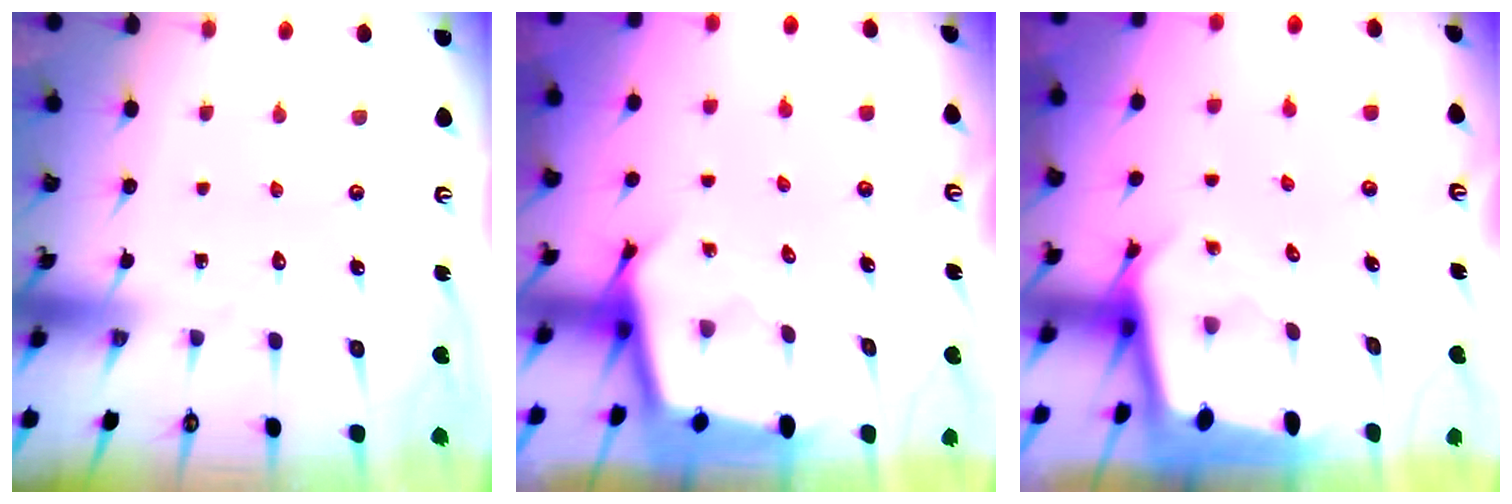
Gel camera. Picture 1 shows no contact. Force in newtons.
{"total": 2.7, "press": 2.7, "slide": 0.1}
{"total": 2.6, "press": 2.6, "slide": 0.2}